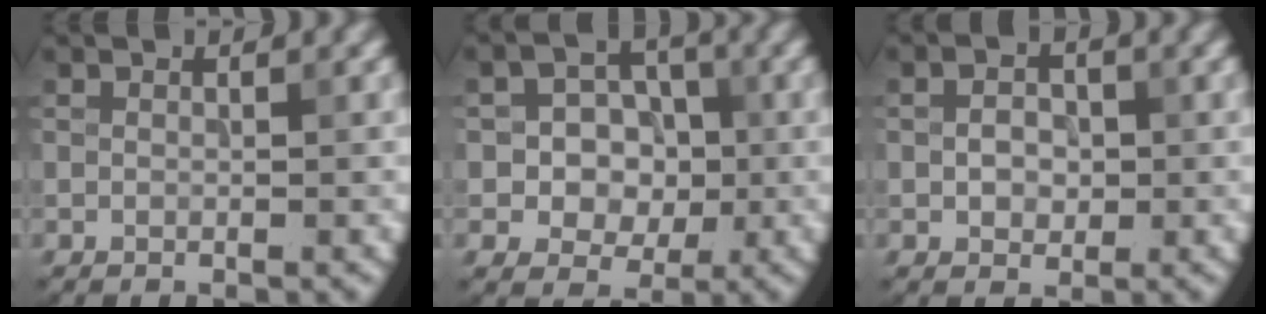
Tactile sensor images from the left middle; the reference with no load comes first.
{"total": 5.4, "force": [-0.6, 4.6, 2.7], "torque": [-0.020, 0.003, -0.024]}
{"total": 2.2, "force": [-0.1, 1.8, 1.4], "torque": [-0.024, 0.001, -0.006]}